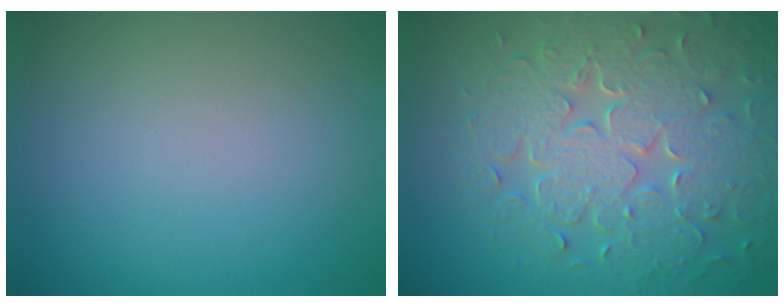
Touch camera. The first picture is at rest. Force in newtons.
{"total": 8.7, "press": 6.2, "slide": 6.1}